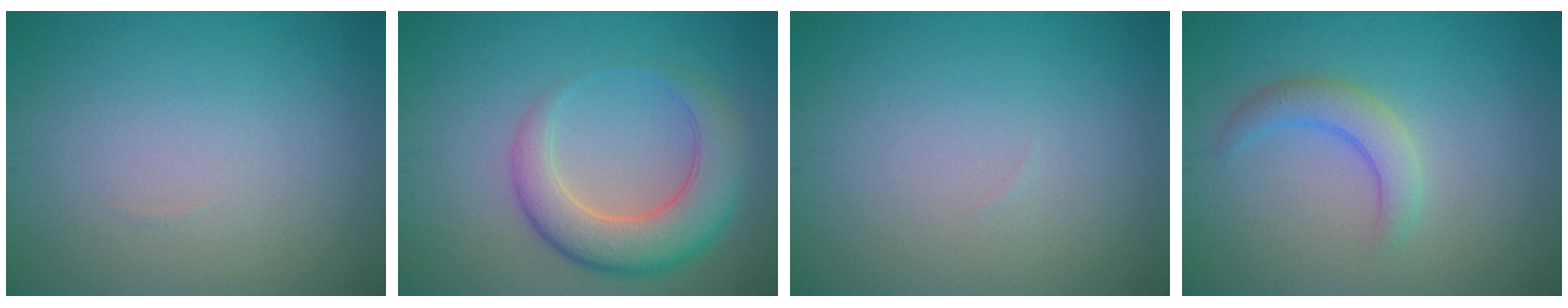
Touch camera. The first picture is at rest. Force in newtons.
{"total": 6.3, "press": 6.2, "slide": 0.2}
{"total": 0.0}
{"total": 2.7, "press": 2.7, "slide": 0.2}